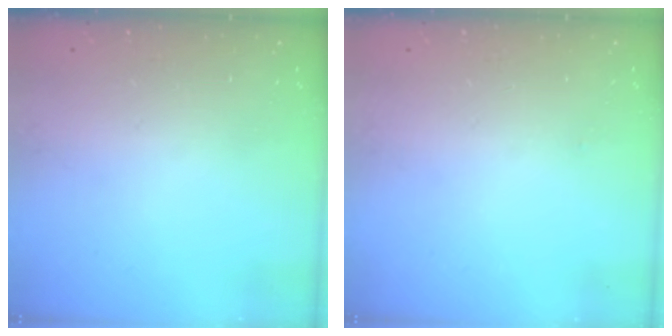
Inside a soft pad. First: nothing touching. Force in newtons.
{"total": 9.0, "press": 1.4, "slide": 8.9}